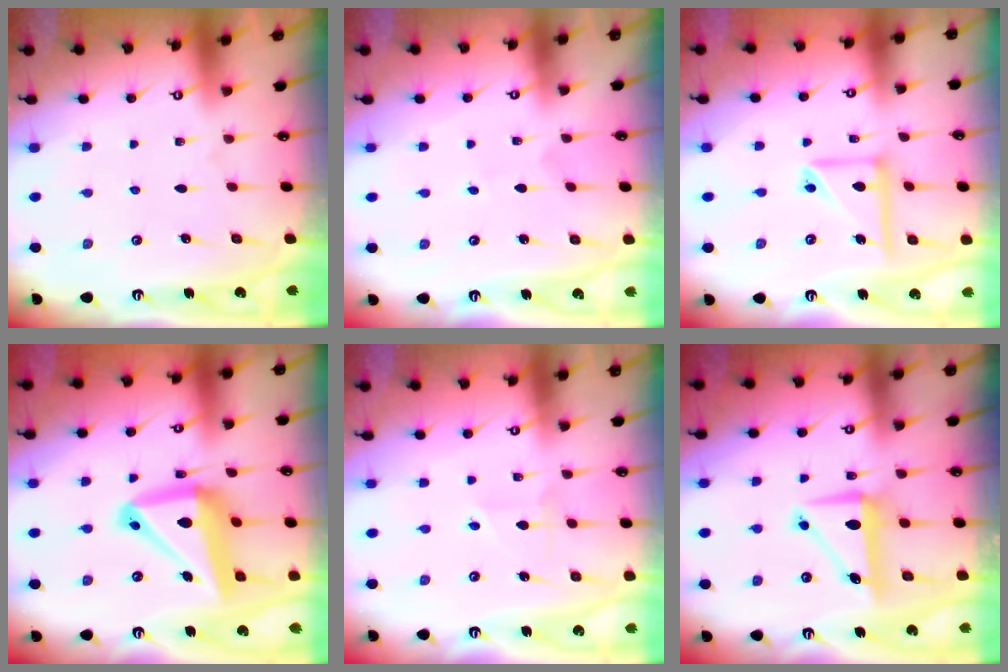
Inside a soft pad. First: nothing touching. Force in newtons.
{"total": 0.7, "press": 0.7, "slide": 0.0}
{"total": 11.6, "press": 11.5, "slide": 1.2}
{"total": 17.7, "press": 17.5, "slide": 2.4}
{"total": 2.7, "press": 2.5, "slide": 0.9}
{"total": 8.3, "press": 8.1, "slide": 1.4}